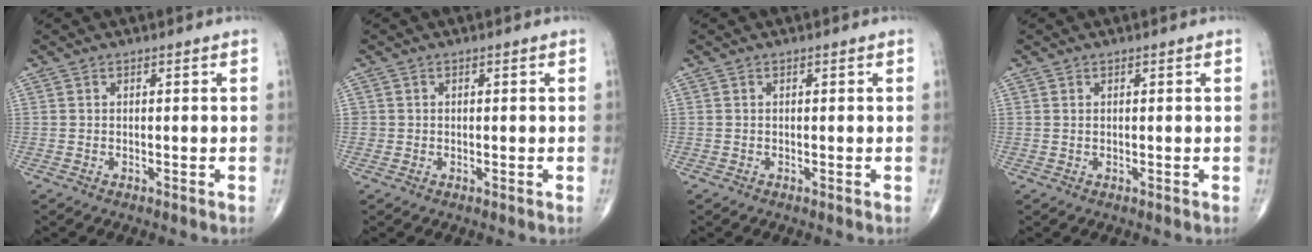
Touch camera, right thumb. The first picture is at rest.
{"total": 0.8, "force": [-0.1, 0.8, 0.0], "torque": [0.006, 0.005, -0.003]}
{"total": 0.0}
{"total": 0.0}